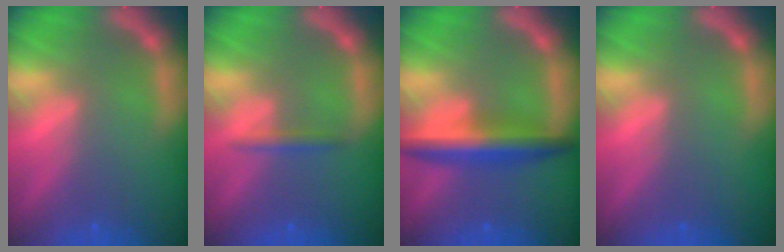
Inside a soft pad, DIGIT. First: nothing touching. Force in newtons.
{"total": 1.4}
{"total": 5.5}
{"total": 0.0}